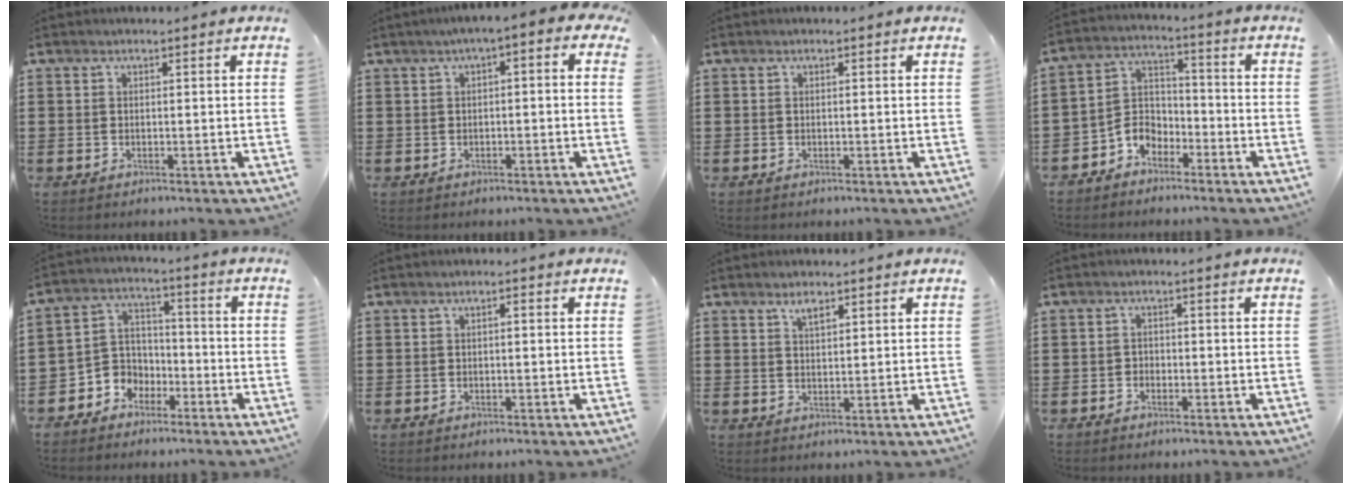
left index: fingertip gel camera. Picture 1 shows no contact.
{"total": 2.2, "force": [-0.8, 0.6, 2.0], "torque": [-0.037, 0.005, -0.021]}
{"total": 0.0}
{"total": 5.2, "force": [-3.9, 3.2, 1.4], "torque": [-0.046, 0.005, -0.084]}
{"total": 5.1, "force": [-3.2, 3.9, 0.3], "torque": [-0.032, 0.002, -0.070]}
{"total": 0.8, "force": [0.0, 0.2, 0.8], "torque": [-0.014, -0.002, 0.000]}
{"total": 2.1, "force": [1.7, 0.7, 1.1], "torque": [-0.025, 0.003, 0.031]}
{"total": 1.2, "force": [-0.9, 0.7, 0.1], "torque": [-0.007, 0.002, -0.022]}